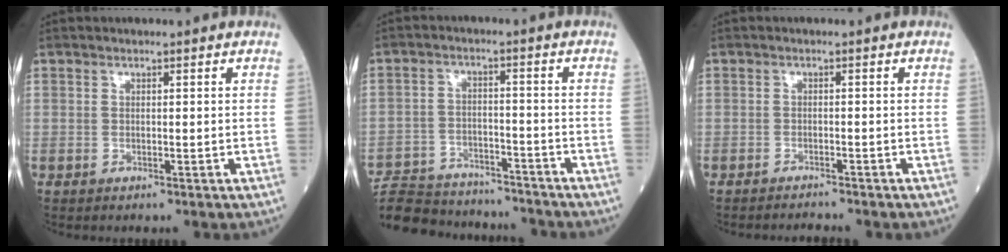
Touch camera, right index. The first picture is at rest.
{"total": 17.0, "force": [-15.7, 4.2, 4.8], "torque": [-0.109, 0.007, -0.235]}
{"total": 2.3, "force": [-2.2, -0.4, -0.1], "torque": [0.001, -0.009, -0.035]}